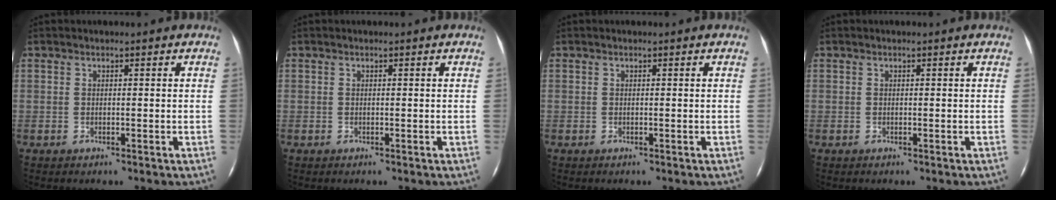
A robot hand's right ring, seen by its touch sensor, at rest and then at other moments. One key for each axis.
{"total": 0.0}
{"total": 0.0}
{"total": 0.0}